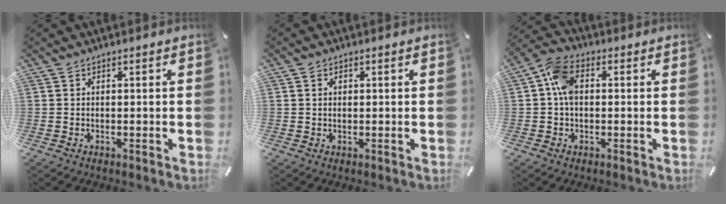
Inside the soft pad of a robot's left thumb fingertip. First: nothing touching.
{"total": 1.5, "force": [0.3, 1.1, 1.0], "torque": [-0.021, 0.006, 0.004]}
{"total": 7.7, "force": [0.6, 5.1, 5.8], "torque": [-0.127, 0.008, 0.011]}